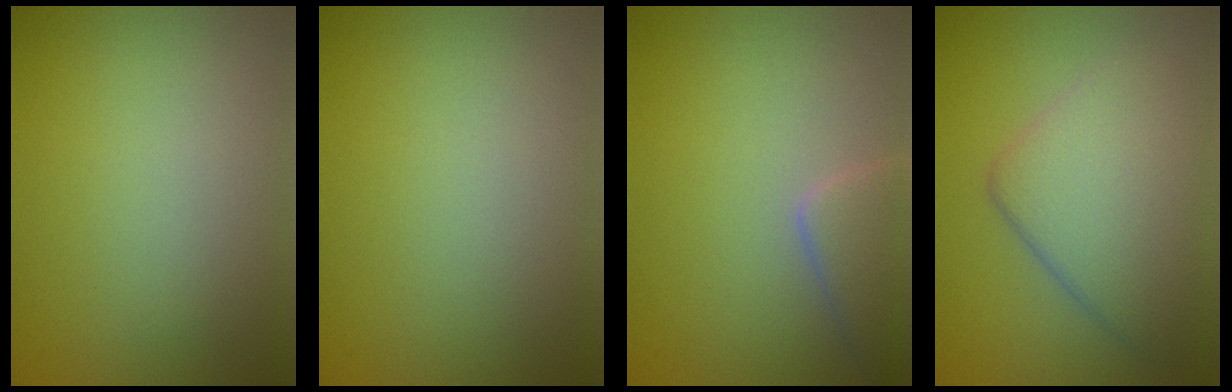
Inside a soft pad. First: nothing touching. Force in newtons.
{"total": 0.0}
{"total": 3.3, "press": 3.3, "slide": 0.3}
{"total": 6.3, "press": 6.3, "slide": 0.2}